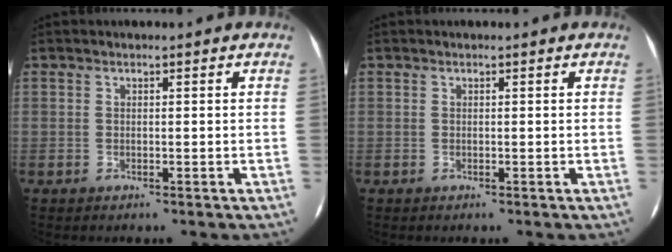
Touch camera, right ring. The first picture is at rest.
{"total": 0.0}